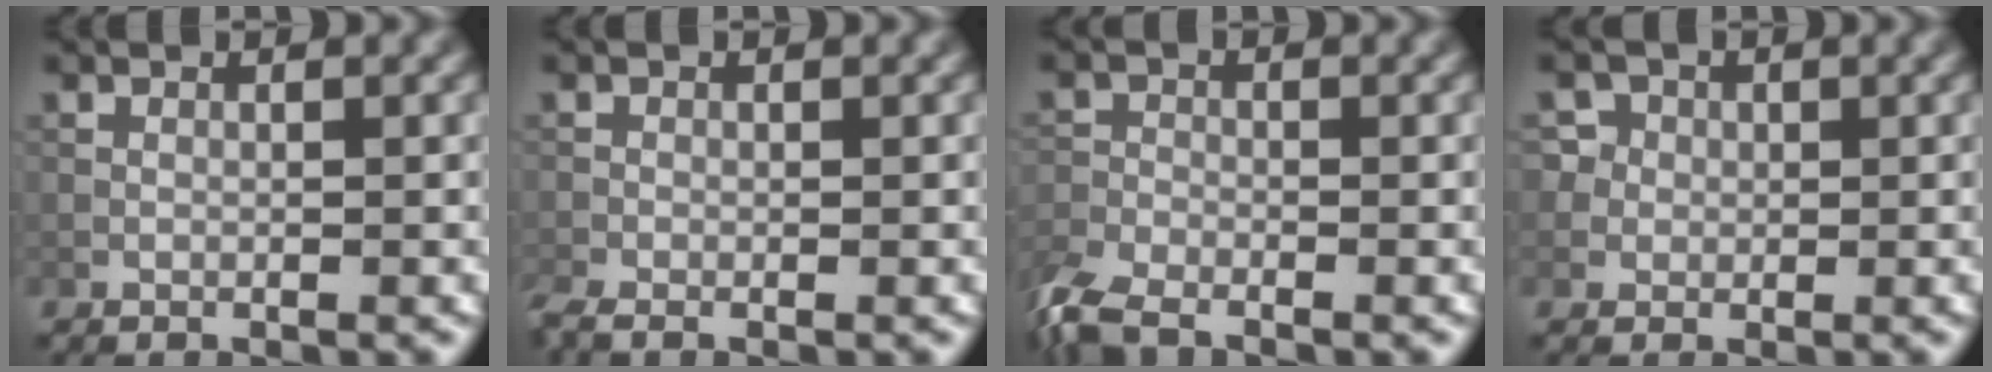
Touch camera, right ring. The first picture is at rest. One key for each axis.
{"total": 2.0, "fx": -1.6, "fy": 0.7, "fz": 1.1, "tx": -0.023, "ty": -0.009, "tz": -0.035}
{"total": 5.1, "fx": -4.0, "fy": 1.7, "fz": 2.6, "tx": -0.060, "ty": -0.015, "tz": -0.095}
{"total": 4.6, "fx": 1.5, "fy": 4.0, "fz": 1.6, "tx": -0.022, "ty": 0.022, "tz": 0.015}